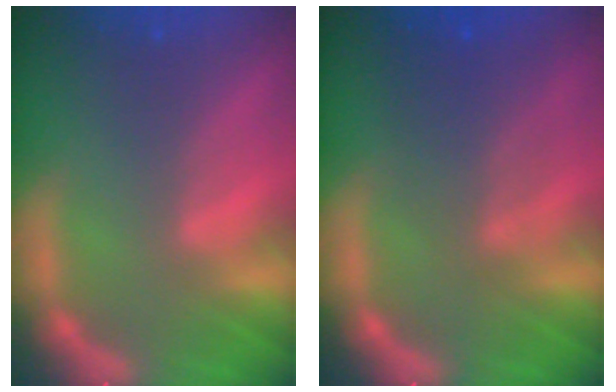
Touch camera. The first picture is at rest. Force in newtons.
{"total": 4.6}